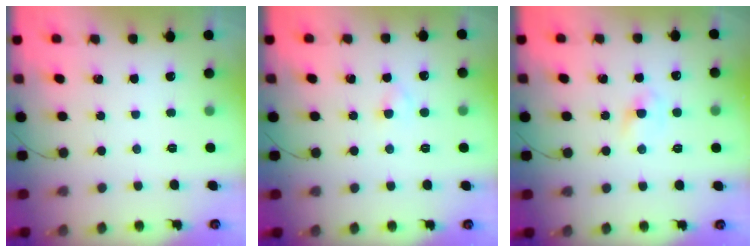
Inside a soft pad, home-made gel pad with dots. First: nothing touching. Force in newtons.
{"total": 2.1, "press": 1.8, "slide": 1.1}
{"total": 2.7, "press": 2.5, "slide": 1.0}